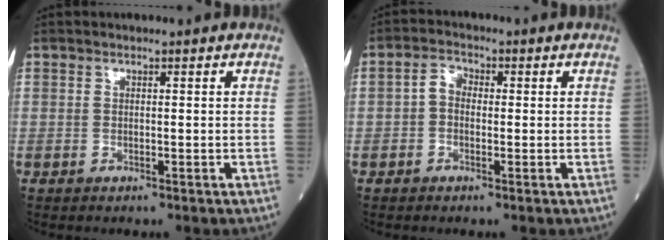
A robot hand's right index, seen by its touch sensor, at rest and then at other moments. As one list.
[{"total": 2.6, "force": [-0.2, 1.8, 1.9], "torque": [-0.031, 0.012, -0.009]}]